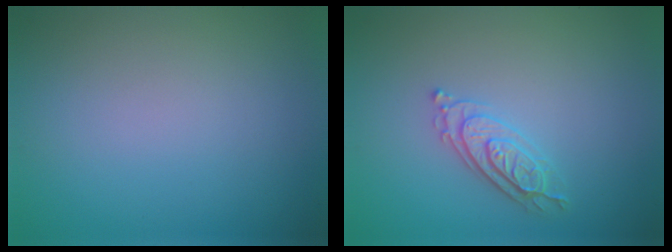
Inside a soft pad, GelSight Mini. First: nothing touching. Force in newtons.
{"total": 2.4, "press": 2.3, "slide": 0.7}